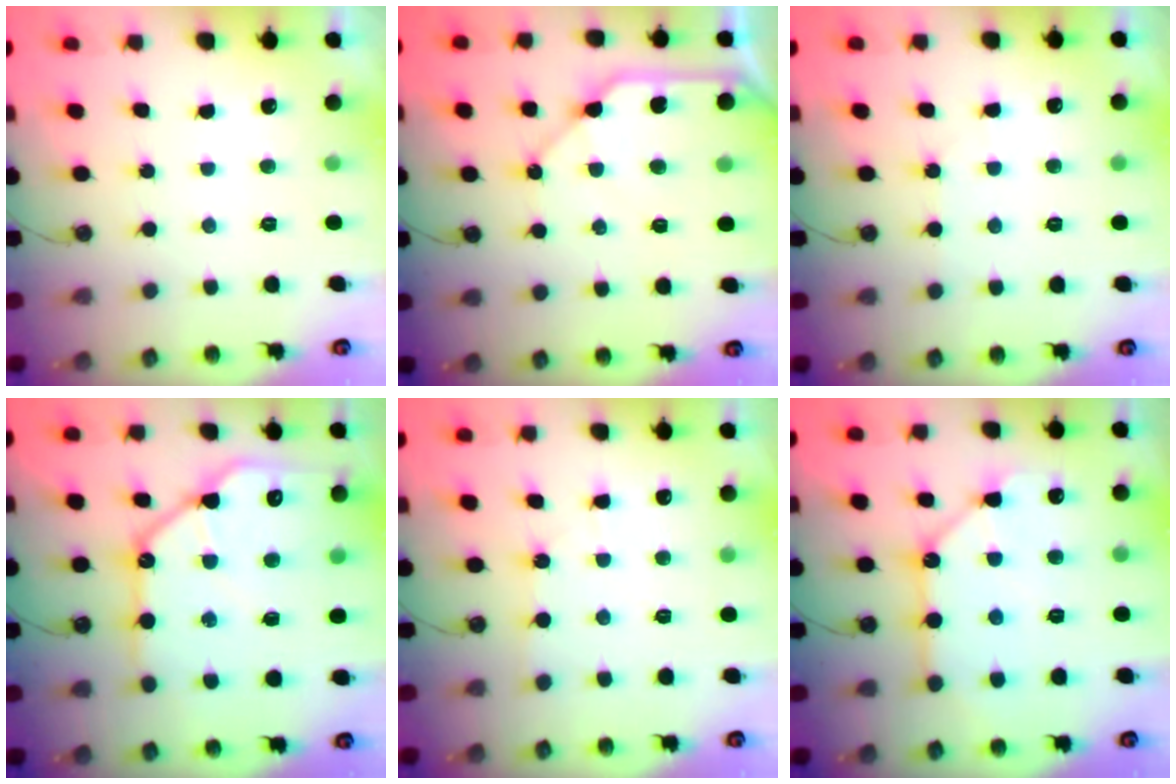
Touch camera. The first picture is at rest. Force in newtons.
{"total": 11.6, "press": 11.5, "slide": 1.4}
{"total": 3.7, "press": 3.6, "slide": 0.6}
{"total": 20.9, "press": 20.8, "slide": 2.3}
{"total": 4.6, "press": 4.6, "slide": 0.7}
{"total": 13.5, "press": 13.5, "slide": 1.4}